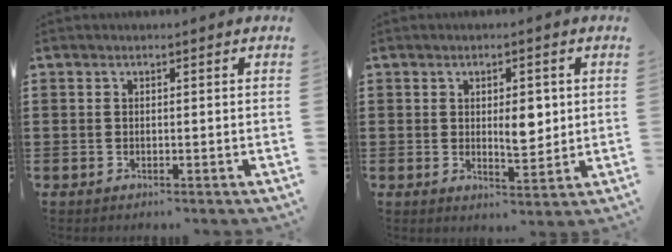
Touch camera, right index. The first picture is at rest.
{"total": 5.2, "force": [0.9, 2.5, 4.5], "torque": [-0.060, -0.005, 0.007]}